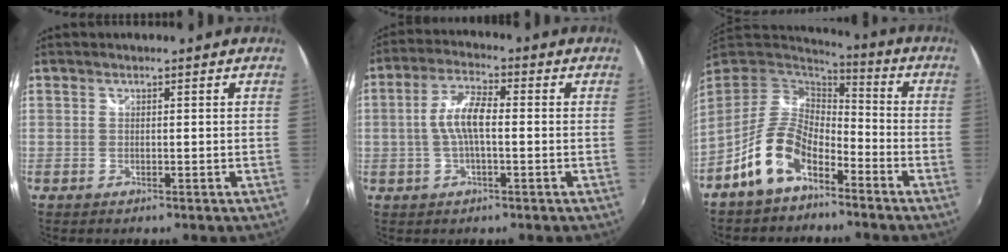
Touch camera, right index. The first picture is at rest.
{"total": 6.9, "force": [-0.5, 2.2, 6.5], "torque": [-0.131, 0.012, -0.012]}
{"total": 11.9, "force": [-6.9, 6.0, 7.6], "torque": [-0.159, 0.008, -0.131]}